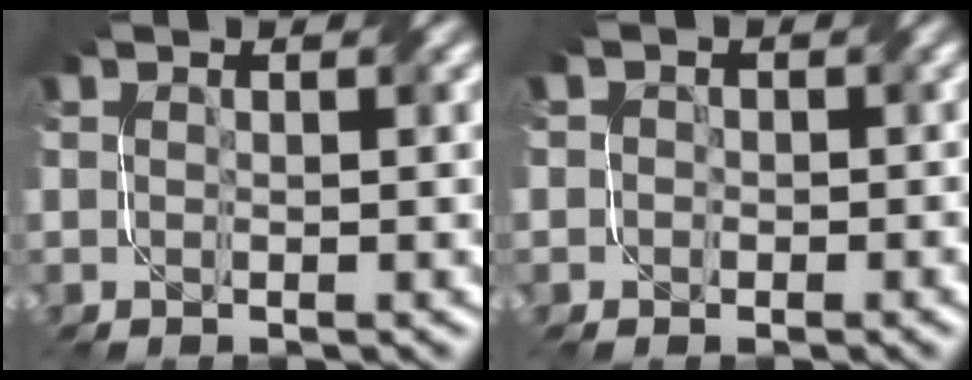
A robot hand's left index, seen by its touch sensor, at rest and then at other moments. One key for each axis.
{"total": 2.1, "fx": 0.3, "fy": 2.0, "fz": 0.6, "tx": 0.004, "ty": 0.004, "tz": -0.010}